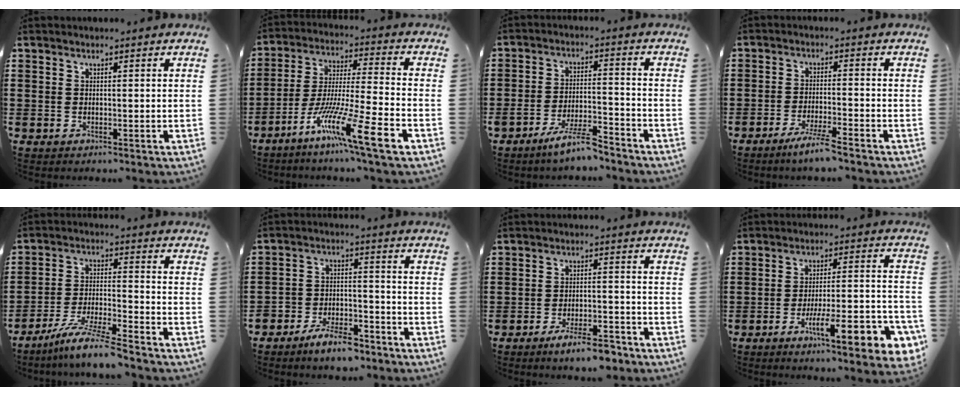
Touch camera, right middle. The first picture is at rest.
{"total": 12.4, "force": [-7.8, 0.3, 9.7], "torque": [-0.192, -0.008, -0.153]}
{"total": 6.9, "force": [-5.6, 0.7, 3.8], "torque": [-0.080, -0.005, -0.107]}
{"total": 4.2, "force": [-3.4, -0.2, 2.5], "torque": [-0.053, -0.009, -0.063]}
{"total": 8.2, "force": [-7.2, -0.4, 4.0], "torque": [-0.084, -0.012, -0.140]}
{"total": 6.5, "force": [-6.0, 1.5, 1.9], "torque": [-0.042, 0.009, -0.118]}
{"total": 5.6, "force": [-4.5, 0.7, 3.2], "torque": [-0.056, 0.000, -0.083]}
{"total": 10.5, "force": [-6.1, 1.9, 8.3], "torque": [-0.127, -0.001, -0.109]}